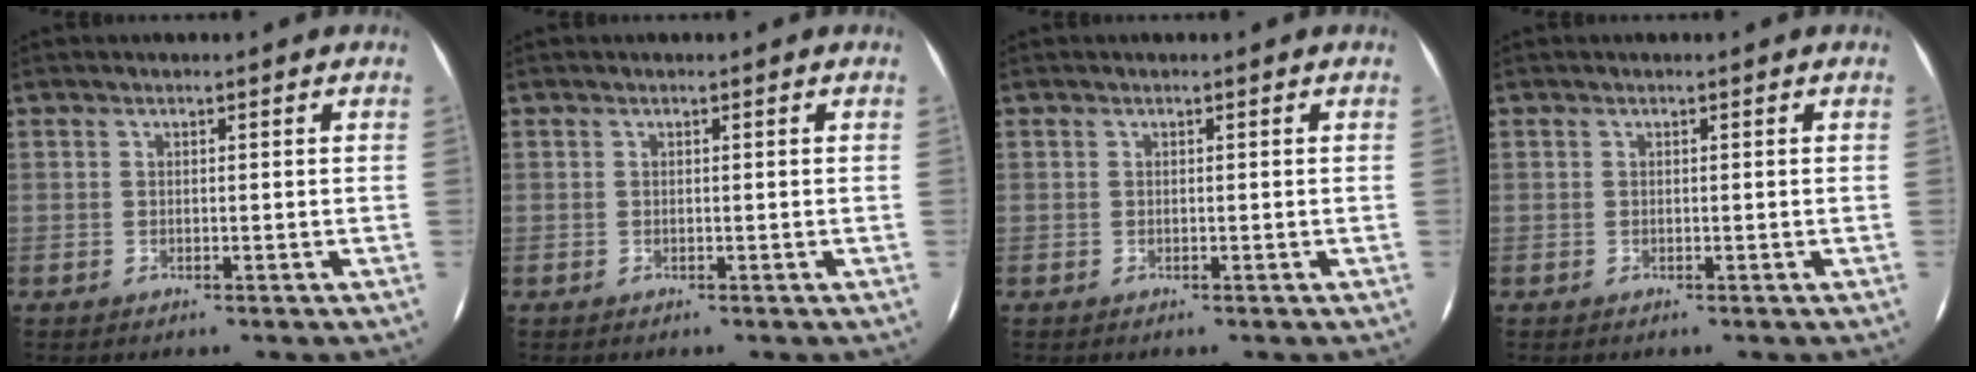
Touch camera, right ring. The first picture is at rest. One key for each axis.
{"total": 0.0}
{"total": 0.0}
{"total": 0.0}